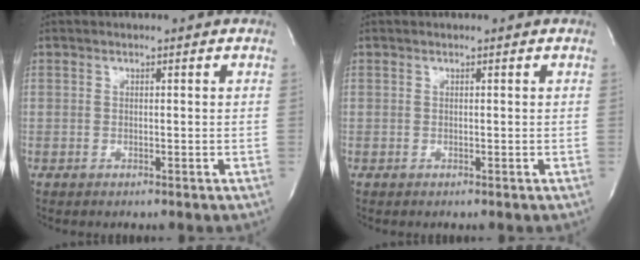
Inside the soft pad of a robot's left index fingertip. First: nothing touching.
{"total": 0.0}